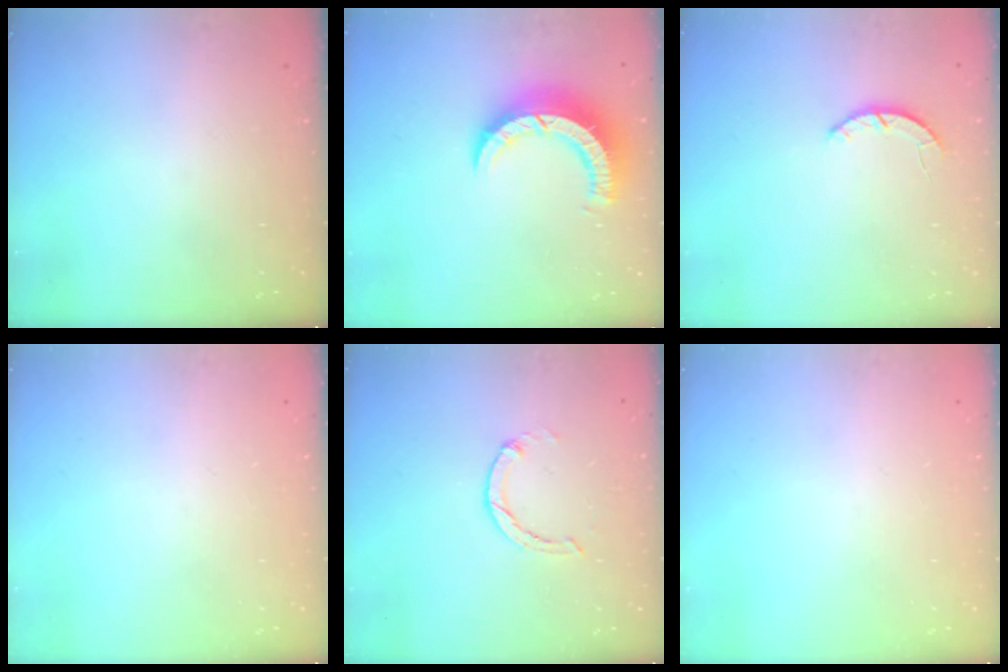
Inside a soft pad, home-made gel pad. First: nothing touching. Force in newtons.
{"total": 10.3, "press": 10.2, "slide": 1.1}
{"total": 2.2, "press": 2.2, "slide": 0.3}
{"total": 0.0}
{"total": 1.0, "press": 0.9, "slide": 0.3}
{"total": 0.0}